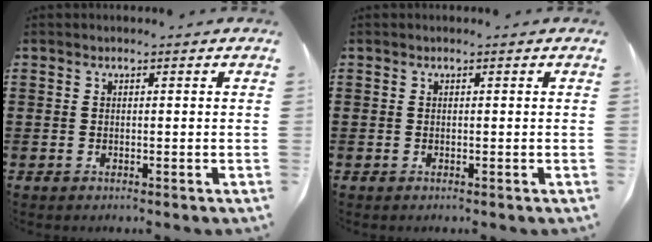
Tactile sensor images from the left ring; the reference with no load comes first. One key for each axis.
{"total": 0.0}